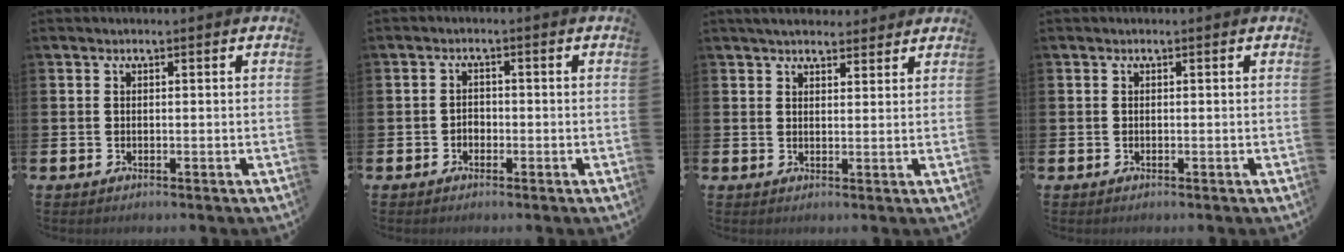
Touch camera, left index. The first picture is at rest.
{"total": 1.5, "force": [-0.9, 1.2, 0.3], "torque": [-0.007, 0.003, -0.021]}
{"total": 3.9, "force": [3.7, 1.0, 0.7], "torque": [-0.016, -0.010, 0.068]}
{"total": 0.0}